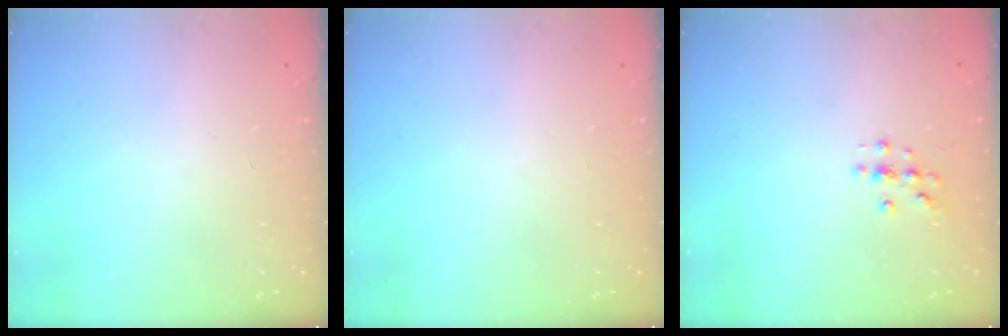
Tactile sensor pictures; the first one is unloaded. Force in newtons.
{"total": 0.0}
{"total": 2.0, "press": 2.0, "slide": 0.2}